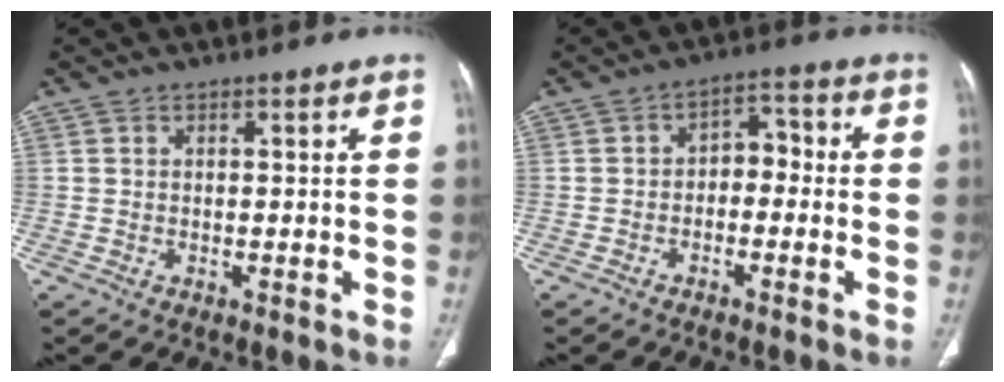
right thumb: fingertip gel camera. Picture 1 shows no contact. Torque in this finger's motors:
{"motor_torque": [-0.40, 0.55, 0.18, 0.39, 0.11]}